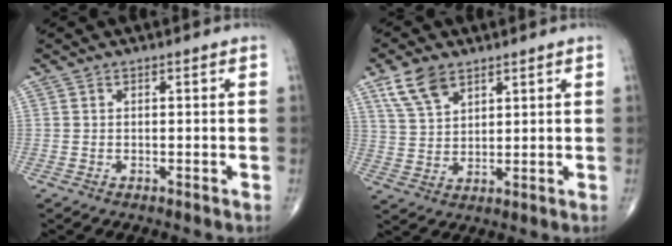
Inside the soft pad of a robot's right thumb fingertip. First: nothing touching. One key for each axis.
{"total": 7.5, "fx": 4.7, "fy": 4.0, "fz": 4.3, "tx": -0.073, "ty": -0.016, "tz": 0.097}